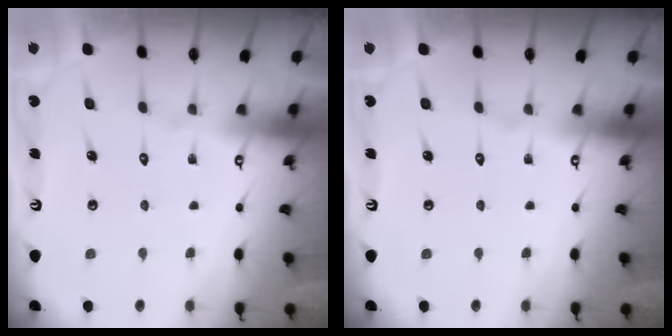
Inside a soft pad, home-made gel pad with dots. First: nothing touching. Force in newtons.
{"total": 0.0}